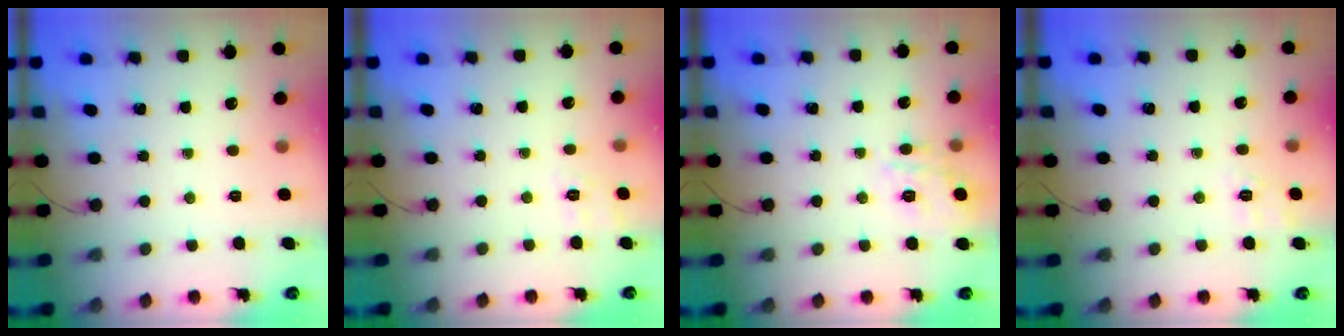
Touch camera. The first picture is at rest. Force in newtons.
{"total": 3.1, "press": 2.4, "slide": 1.9}
{"total": 9.4, "press": 9.4, "slide": 0.6}
{"total": 3.6, "press": 3.1, "slide": 1.8}